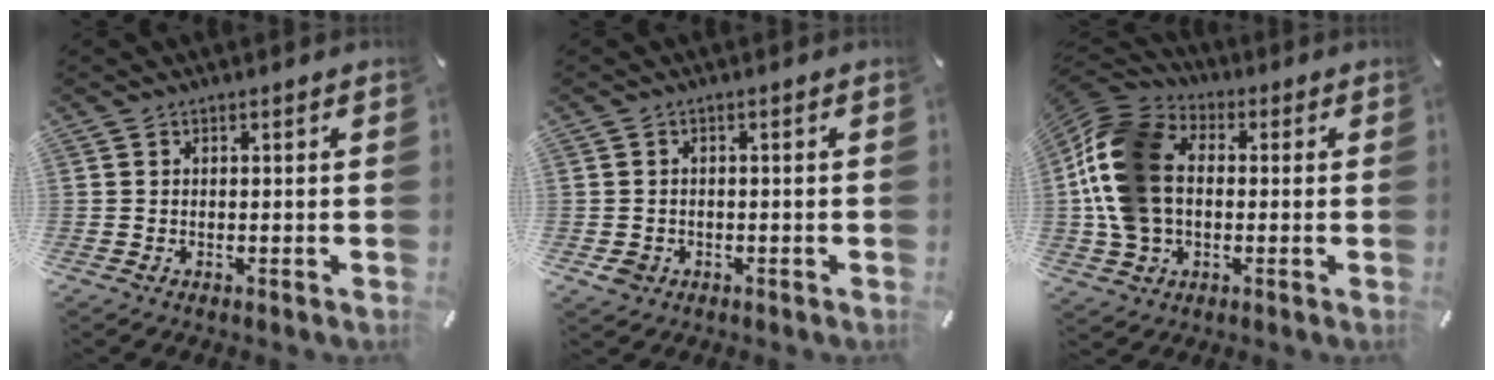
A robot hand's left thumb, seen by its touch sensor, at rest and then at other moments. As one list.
[{"total": 2.6, "force": [-1.0, 2.2, 1.0], "torque": [-0.023, 0.001, -0.020]}, {"total": 17.6, "force": [-0.2, 13.2, 11.6], "torque": [-0.263, 0.024, -0.004]}]